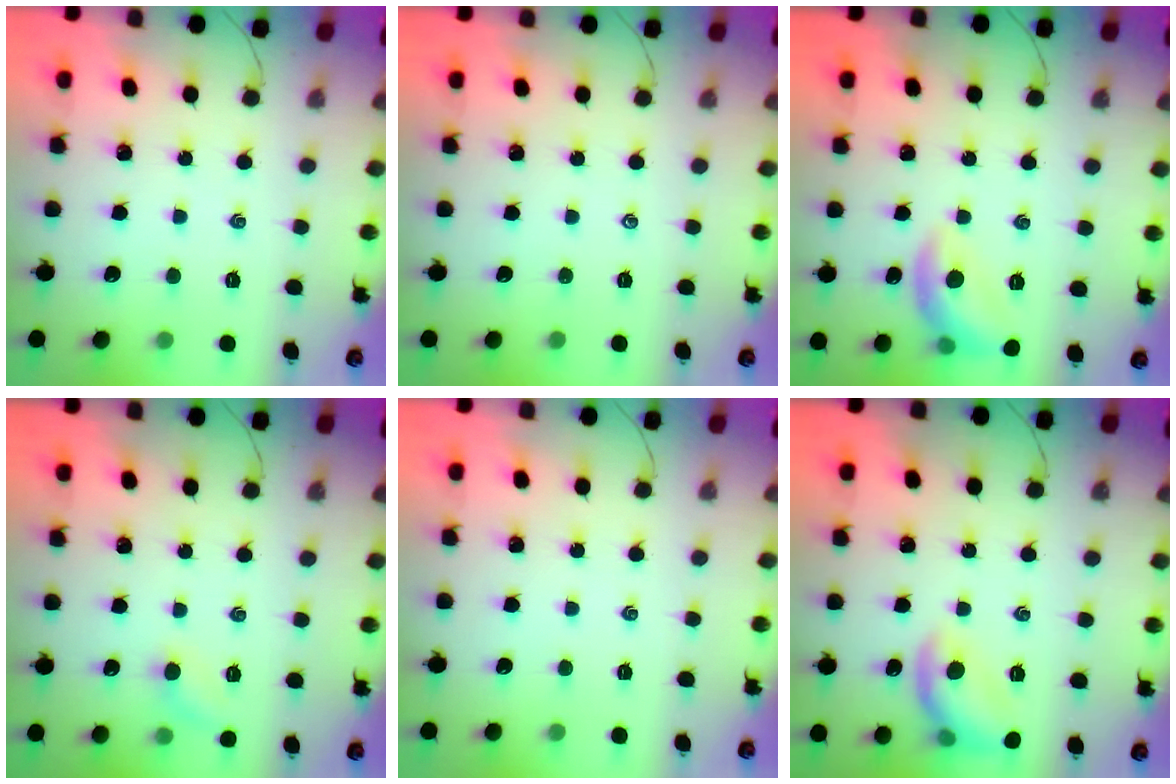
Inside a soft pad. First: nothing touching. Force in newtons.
{"total": 0.0}
{"total": 11.1, "press": 11.1, "slide": 0.4}
{"total": 6.9, "press": 6.7, "slide": 1.6}
{"total": 0.0}
{"total": 10.3, "press": 10.3, "slide": 0.1}